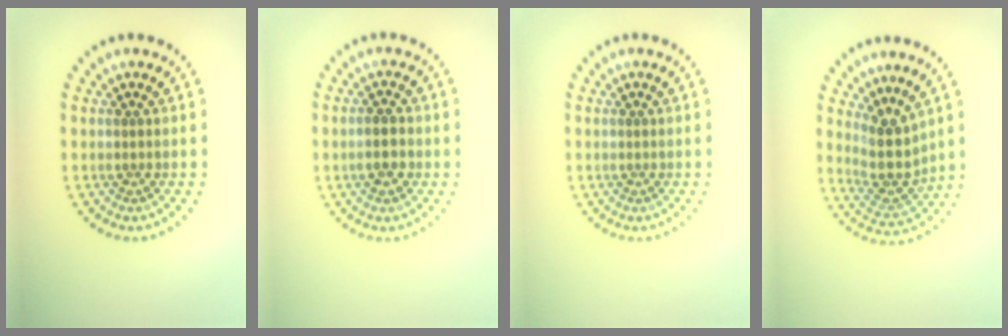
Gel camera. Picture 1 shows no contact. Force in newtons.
{"total": 2.3, "press": 2.2, "slide": 0.6}
{"total": 0.0}
{"total": 3.7, "press": 2.9, "slide": 2.3}